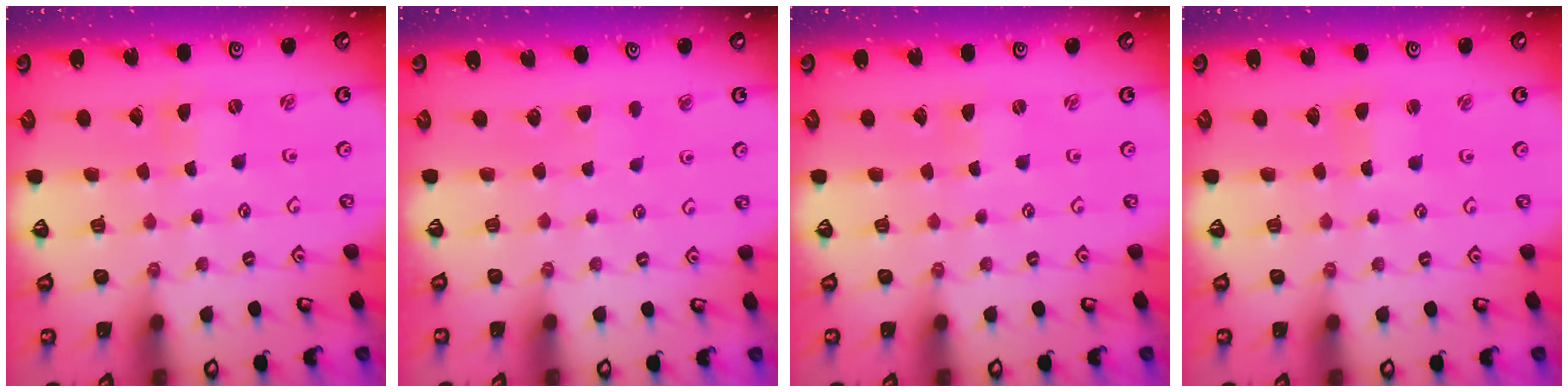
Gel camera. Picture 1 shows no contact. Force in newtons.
{"total": 3.5, "press": 3.5, "slide": 0.6}
{"total": 0.0}
{"total": 0.8, "press": 0.8, "slide": 0.2}